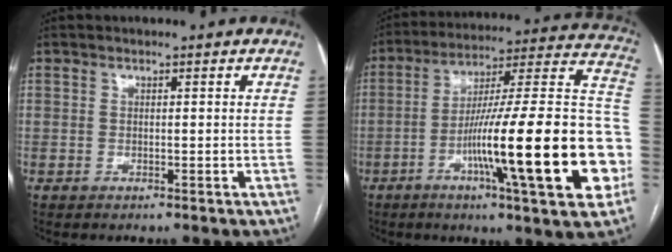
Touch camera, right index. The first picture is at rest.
{"total": 28.4, "force": [-7.6, 1.9, 27.3], "torque": [-0.336, 0.001, -0.125]}